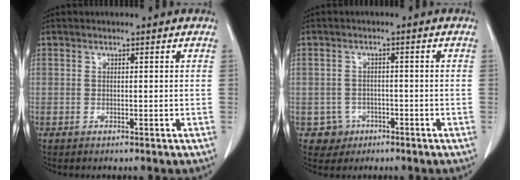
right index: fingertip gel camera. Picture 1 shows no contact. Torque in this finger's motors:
{"motor_torque": [-0.21, 0.02, -0.49, -0.15]}